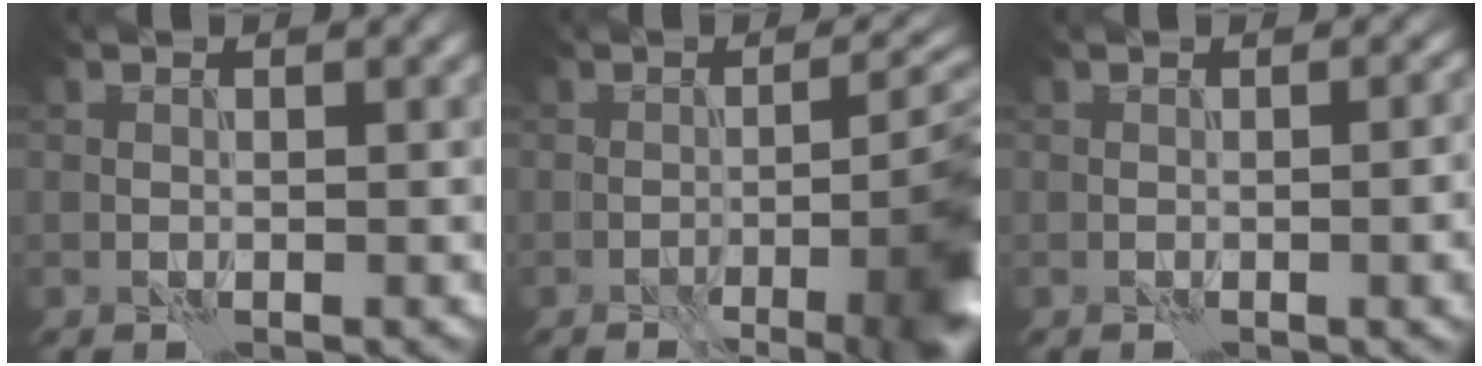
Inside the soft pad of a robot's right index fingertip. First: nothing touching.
{"total": 11.3, "force": [-4.6, 3.2, 9.7], "torque": [-0.089, 0.008, -0.058]}
{"total": 4.0, "force": [-0.5, 1.3, 3.8], "torque": [-0.042, -0.004, -0.002]}